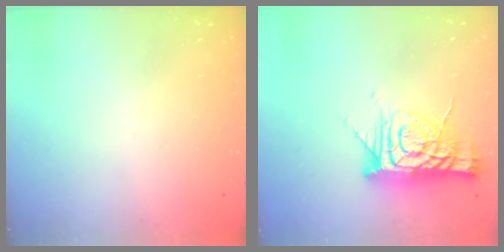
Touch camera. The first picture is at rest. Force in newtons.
{"total": 12.7, "press": 12.7, "slide": 1.2}